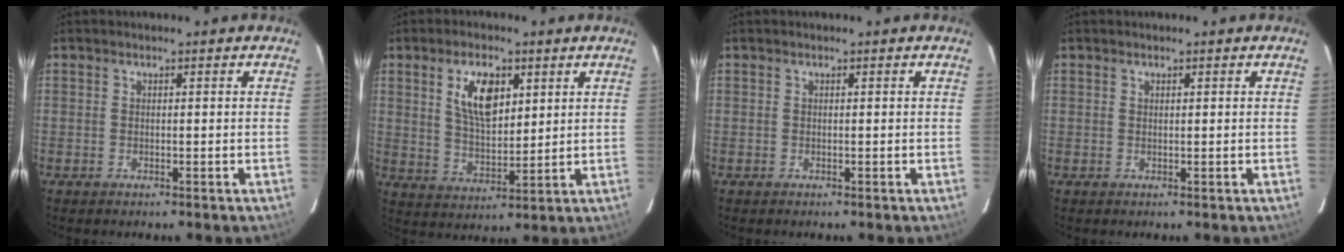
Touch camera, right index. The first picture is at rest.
{"total": 9.4, "force": [3.8, 4.6, 7.3], "torque": [-0.131, 0.007, 0.076]}
{"total": 0.0}
{"total": 0.0}